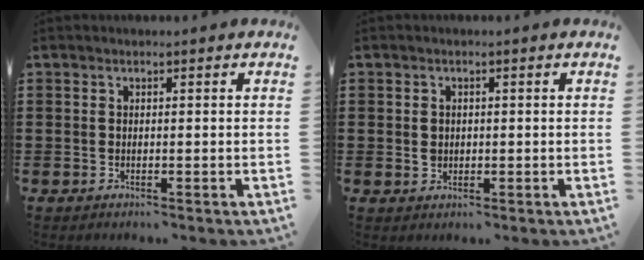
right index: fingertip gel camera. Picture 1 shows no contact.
{"total": 1.6, "force": [0.1, 1.4, 0.7], "torque": [-0.017, 0.008, 0.001]}